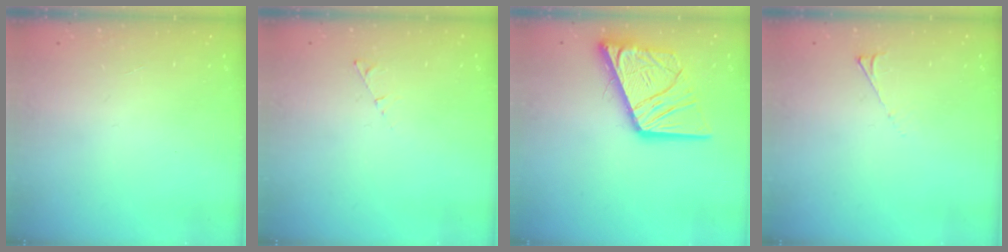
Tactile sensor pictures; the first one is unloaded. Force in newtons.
{"total": 2.9, "press": 2.9, "slide": 0.4}
{"total": 17.7, "press": 17.6, "slide": 2.1}
{"total": 3.4, "press": 3.4, "slide": 0.5}